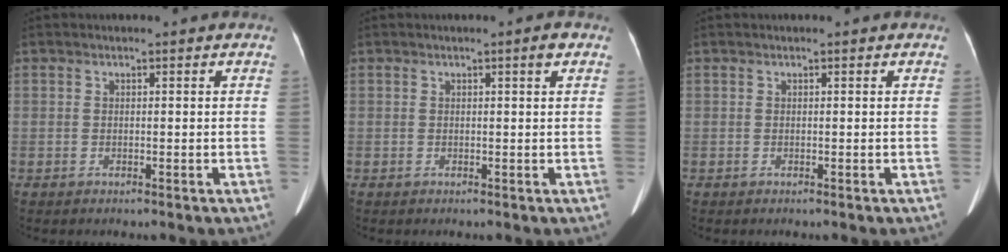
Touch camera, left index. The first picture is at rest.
{"total": 0.8, "force": [0.3, -0.1, 0.8], "torque": [-0.015, -0.003, 0.003]}
{"total": 0.0}